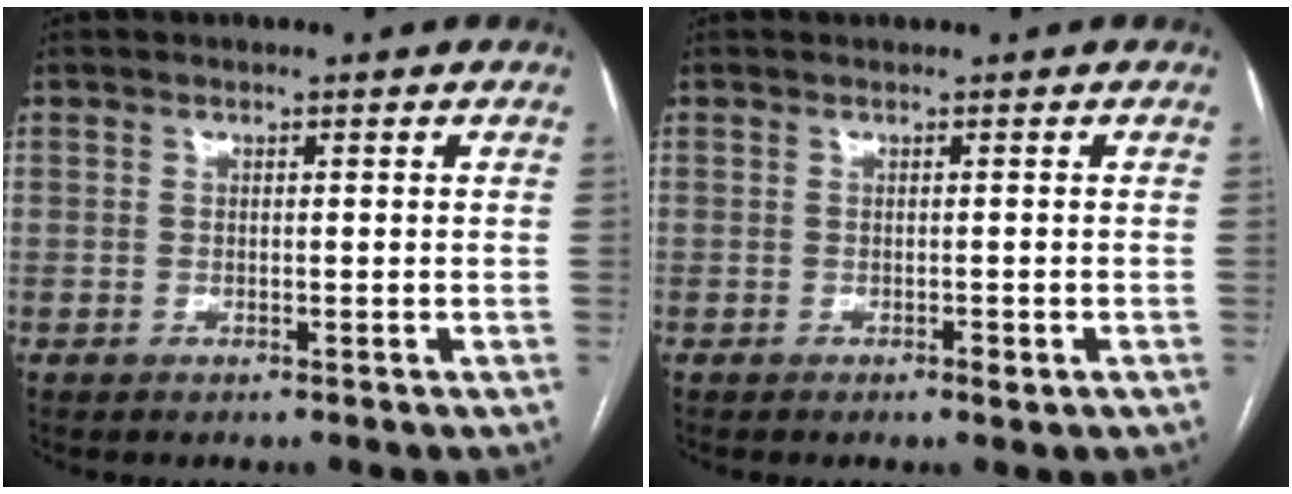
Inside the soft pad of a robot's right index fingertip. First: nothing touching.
{"total": 1.0, "force": [-0.1, 0.5, 0.8], "torque": [-0.012, 0.002, -0.001]}